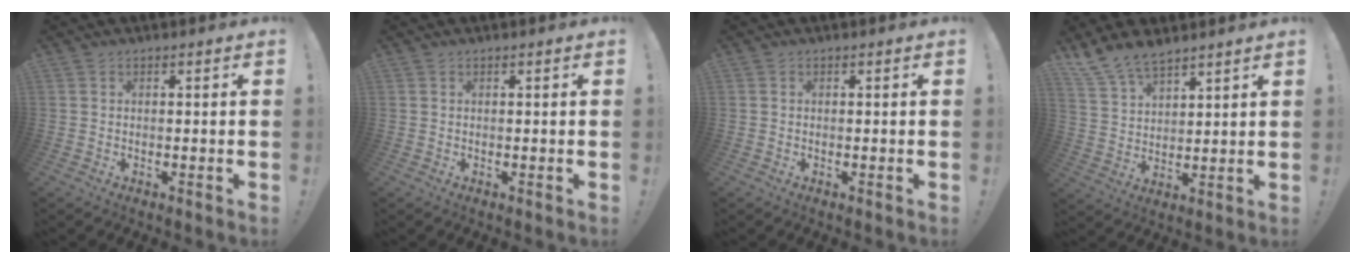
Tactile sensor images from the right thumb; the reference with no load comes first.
{"total": 0.0}
{"total": 0.0}
{"total": 9.2, "force": [8.0, 3.3, 3.1], "torque": [-0.069, -0.049, 0.158]}